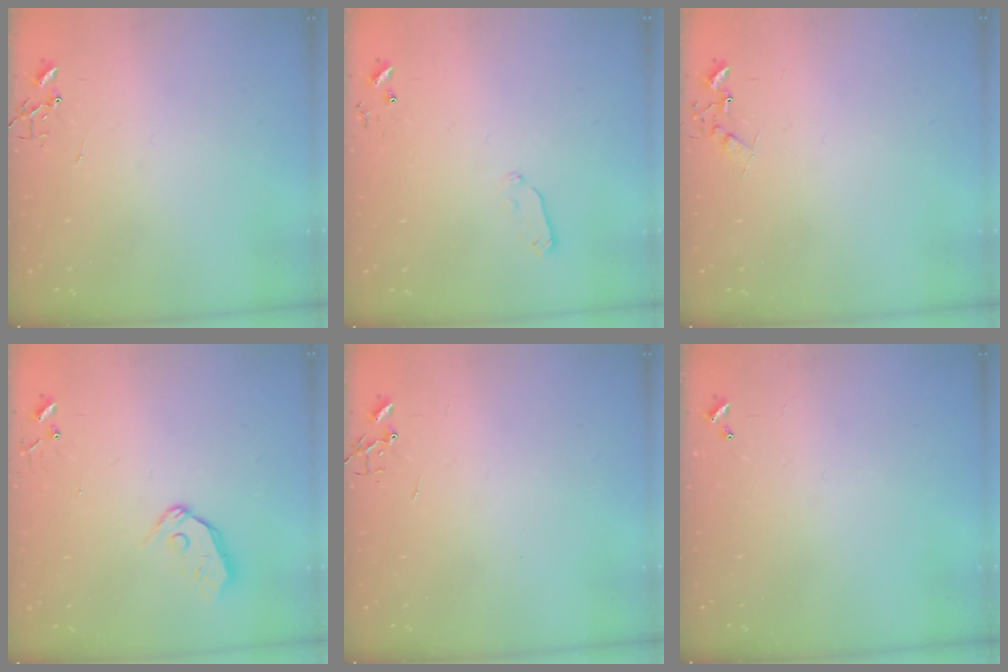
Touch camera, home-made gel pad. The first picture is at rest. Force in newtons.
{"total": 5.1, "press": 5.0, "slide": 0.8}
{"total": 6.9, "press": 6.9, "slide": 0.5}
{"total": 7.6, "press": 7.5, "slide": 0.8}
{"total": 0.0}
{"total": 0.0}